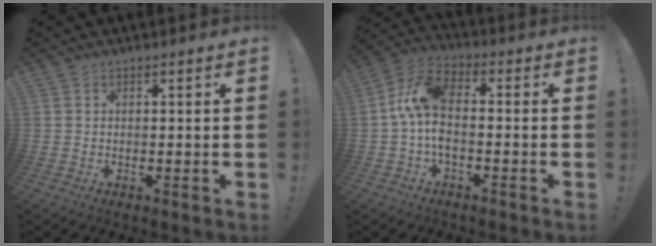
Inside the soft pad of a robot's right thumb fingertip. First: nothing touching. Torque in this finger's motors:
{"motor_torque": [1.38, 1.58, 1.23, -0.55, 0.06]}